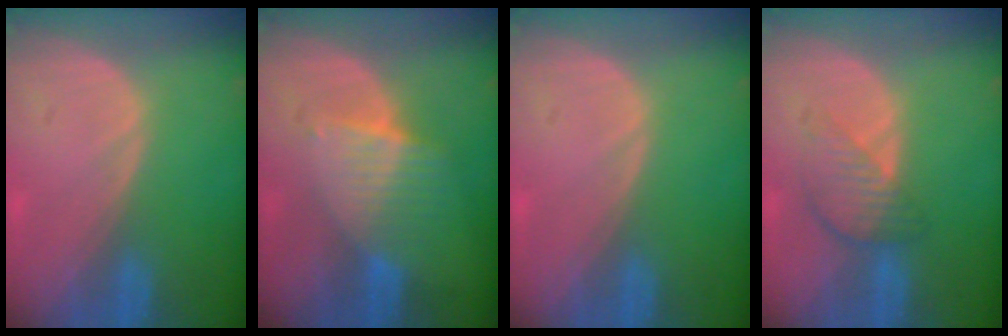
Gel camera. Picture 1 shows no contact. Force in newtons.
{"total": 6.7, "press": 5.9, "slide": 3.2}
{"total": 0.0}
{"total": 4.6, "press": 4.1, "slide": 2.1}